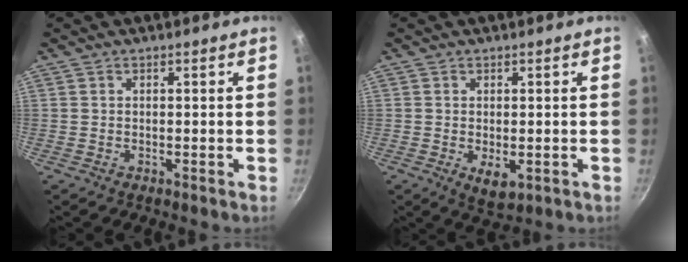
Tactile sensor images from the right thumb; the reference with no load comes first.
{"total": 4.4, "force": [-1.1, 2.4, 3.6], "torque": [-0.056, -0.014, -0.010]}